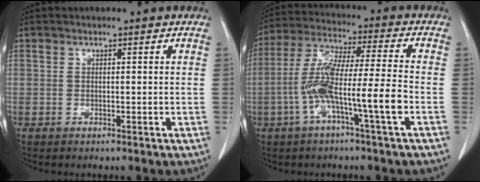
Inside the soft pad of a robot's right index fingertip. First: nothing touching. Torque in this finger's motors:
{"motor_torque": [1.70, -0.44, 0.72, 0.21]}